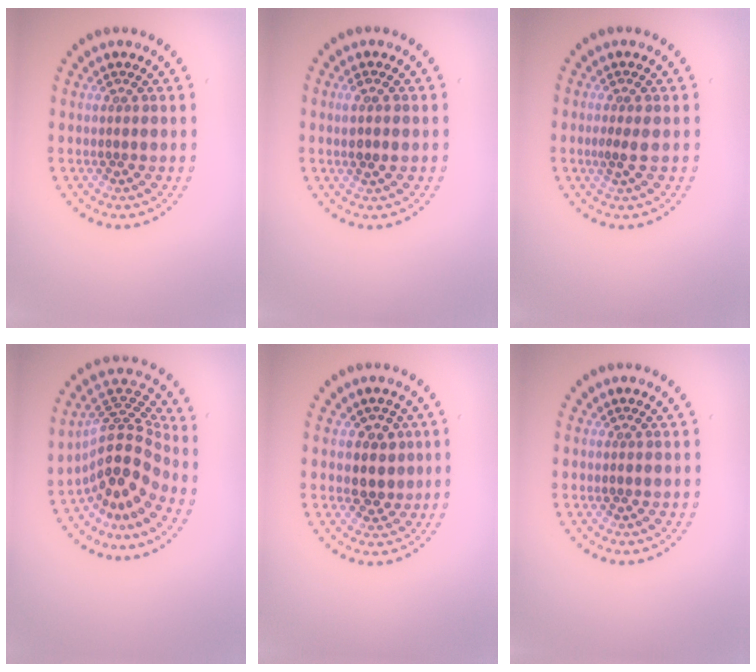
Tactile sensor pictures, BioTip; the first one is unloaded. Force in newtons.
{"total": 1.3, "press": 1.2, "slide": 0.5}
{"total": 1.3, "press": 1.1, "slide": 0.7}
{"total": 5.4, "press": 4.0, "slide": 3.7}
{"total": 2.5, "press": 2.3, "slide": 1.0}
{"total": 0.0}